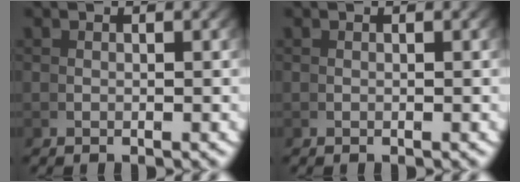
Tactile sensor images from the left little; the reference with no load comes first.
{"total": 0.0}